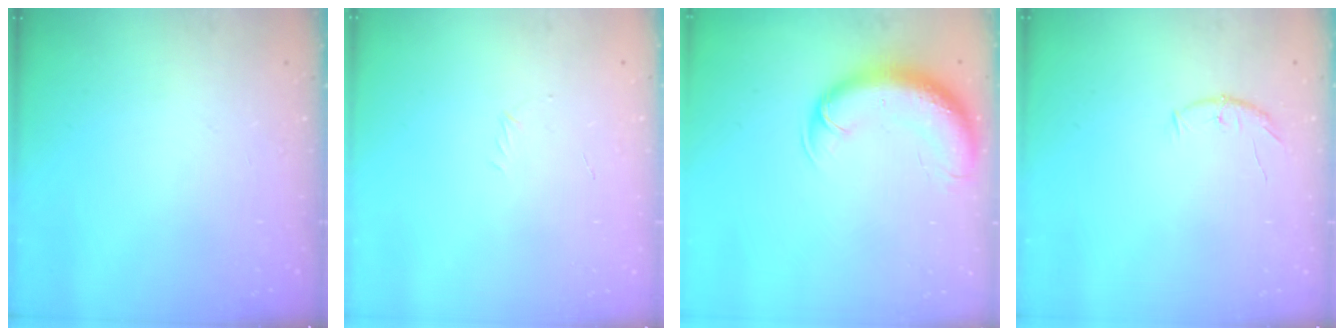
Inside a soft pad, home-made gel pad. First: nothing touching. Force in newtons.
{"total": 2.7, "press": 2.6, "slide": 0.7}
{"total": 12.6, "press": 12.1, "slide": 3.3}
{"total": 7.7, "press": 7.6, "slide": 1.2}